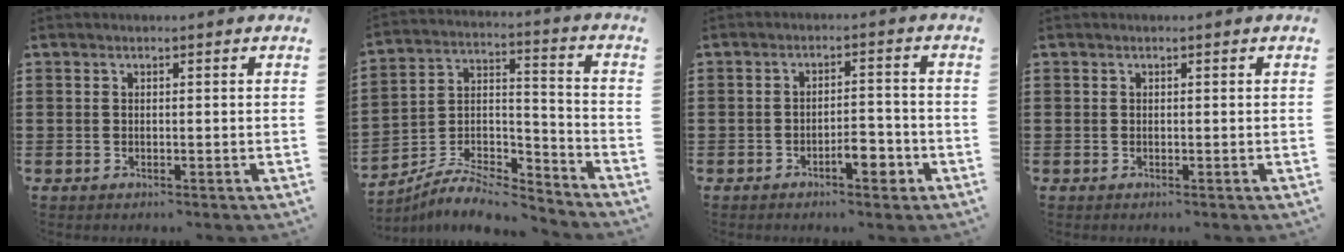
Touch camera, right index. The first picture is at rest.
{"total": 7.9, "force": [-7.2, 2.2, 2.3], "torque": [-0.045, 0.011, -0.141]}
{"total": 4.5, "force": [-2.6, 1.7, 3.2], "torque": [-0.051, 0.011, -0.048]}
{"total": 0.0}